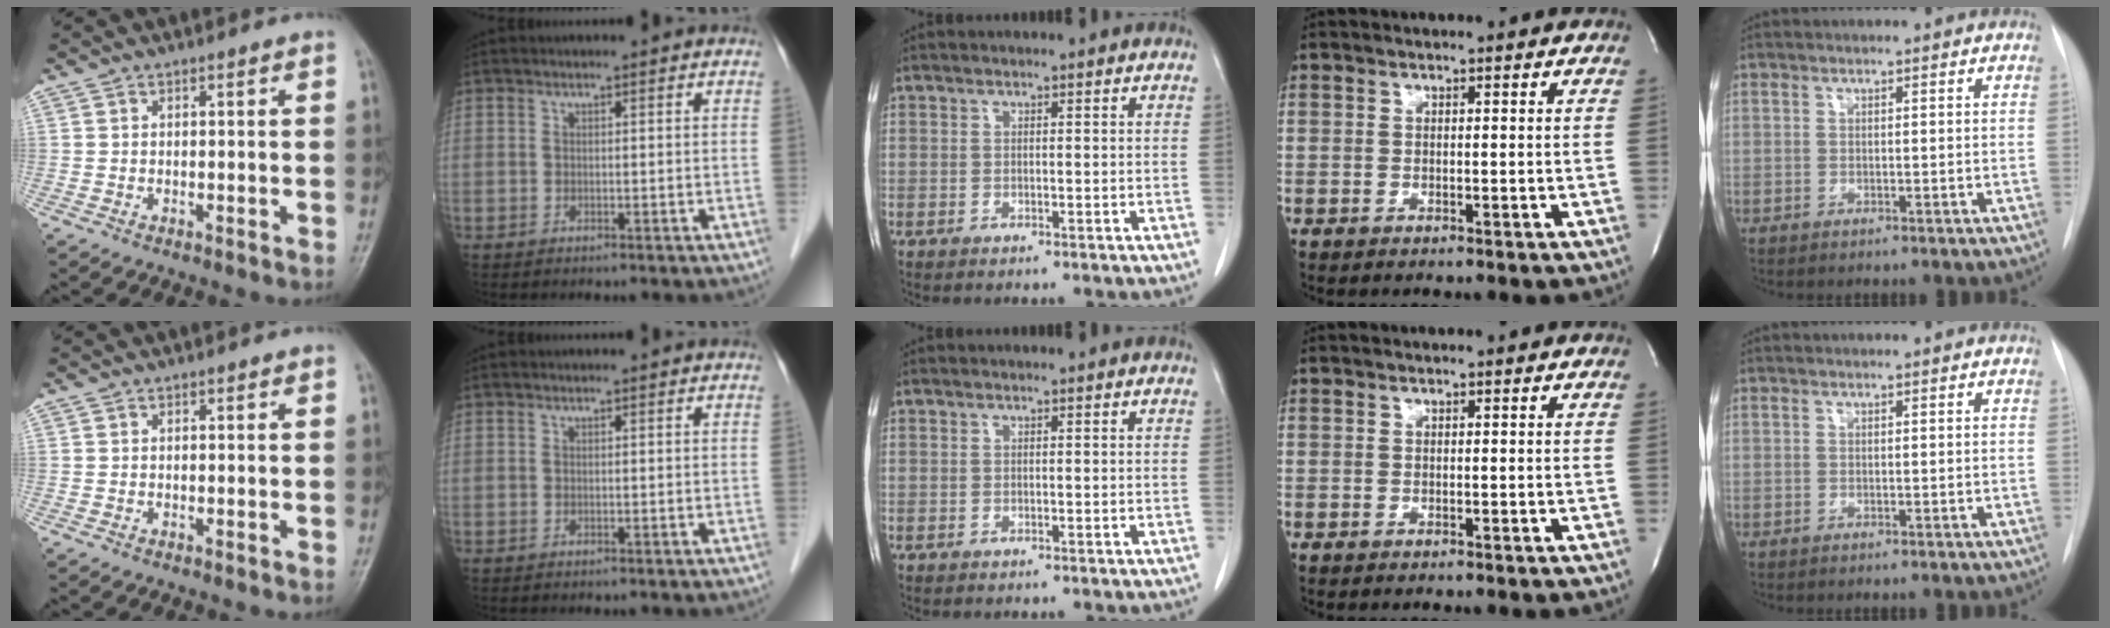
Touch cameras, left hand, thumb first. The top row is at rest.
{}